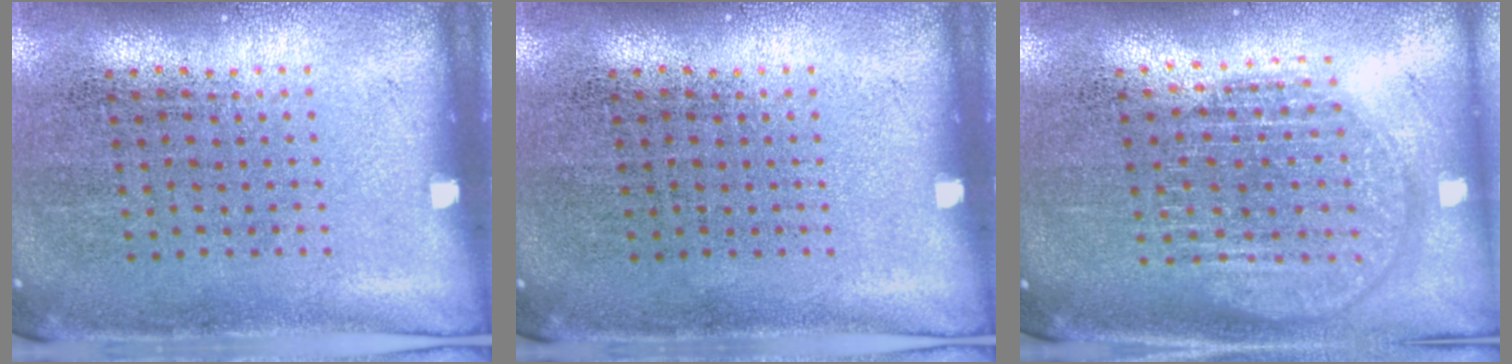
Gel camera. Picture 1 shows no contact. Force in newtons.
{"total": 0.0}
{"total": 1.8, "press": 1.6, "slide": 0.9}